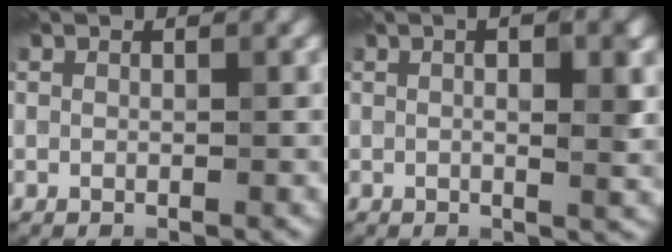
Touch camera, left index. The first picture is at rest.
{"total": 3.7, "force": [0.5, 0.8, 3.6], "torque": [-0.058, 0.006, 0.005]}